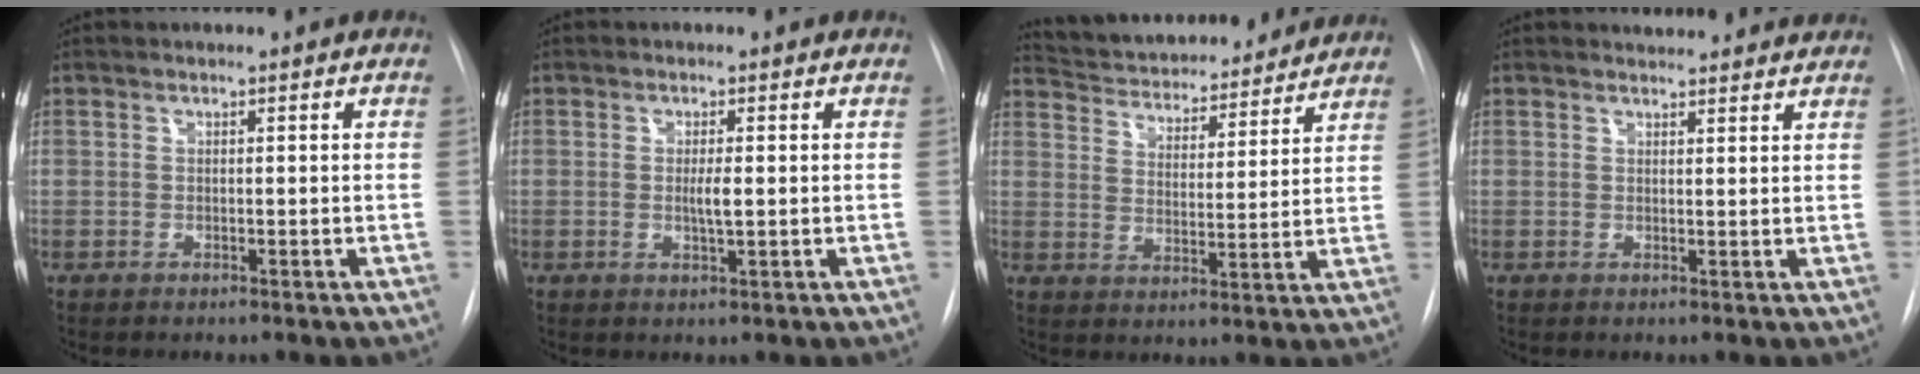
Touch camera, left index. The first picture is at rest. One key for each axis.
{"total": 2.0, "fx": -0.3, "fy": 0.1, "fz": 2.0, "tx": -0.040, "ty": -0.007, "tz": -0.005}
{"total": 19.1, "fx": 17.7, "fy": 4.4, "fz": 5.5, "tx": -0.091, "ty": 0.007, "tz": 0.250}
{"total": 8.1, "fx": 7.8, "fy": 1.6, "fz": 1.4, "tx": -0.004, "ty": 0.007, "tz": 0.076}